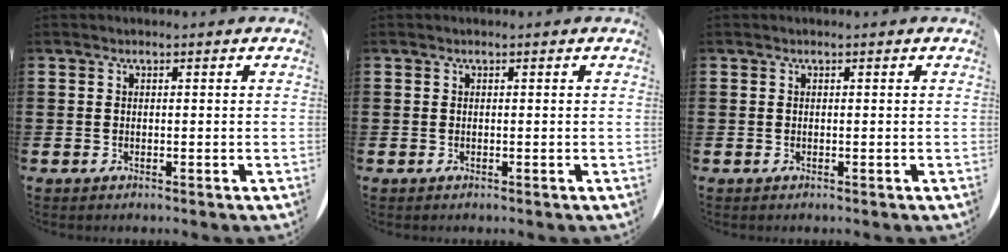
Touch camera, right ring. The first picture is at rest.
{"total": 0.0}
{"total": 0.0}